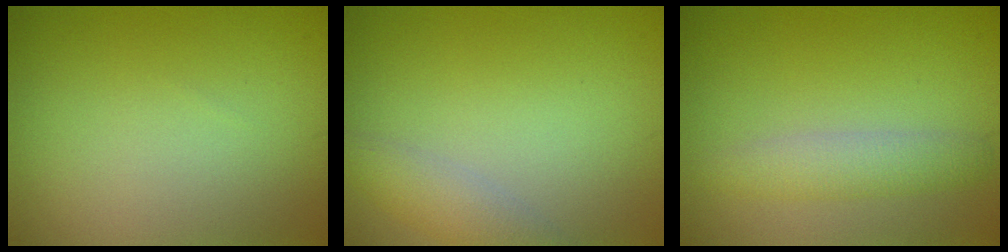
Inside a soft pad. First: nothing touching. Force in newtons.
{"total": 2.5, "press": 2.5, "slide": 0.2}
{"total": 2.4, "press": 2.4, "slide": 0.0}